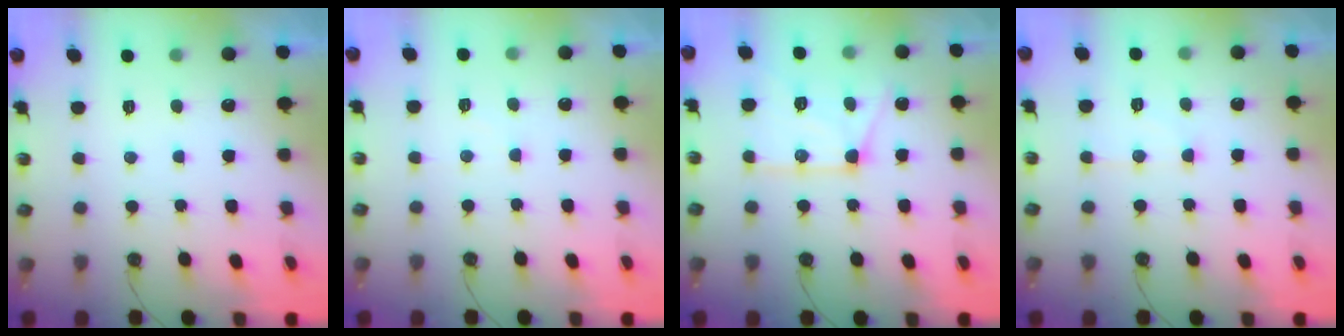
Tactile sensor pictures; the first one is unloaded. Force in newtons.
{"total": 3.2, "press": 3.1, "slide": 0.4}
{"total": 14.9, "press": 14.8, "slide": 1.1}
{"total": 7.6, "press": 7.6, "slide": 0.6}